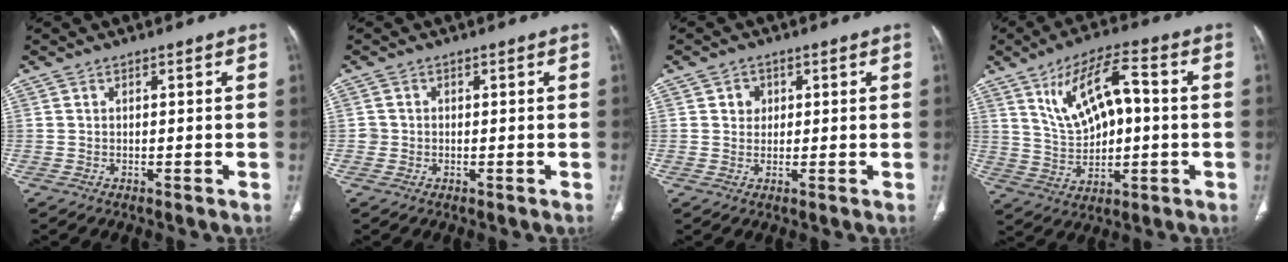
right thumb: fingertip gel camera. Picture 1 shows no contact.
{"total": 1.3, "force": [-0.2, 1.3, 0.1], "torque": [0.006, 0.006, -0.004]}
{"total": 2.5, "force": [0.8, 2.3, 0.9], "torque": [0.001, -0.001, 0.010]}
{"total": 13.4, "force": [2.8, 6.3, 11.5], "torque": [-0.186, 0.014, 0.056]}